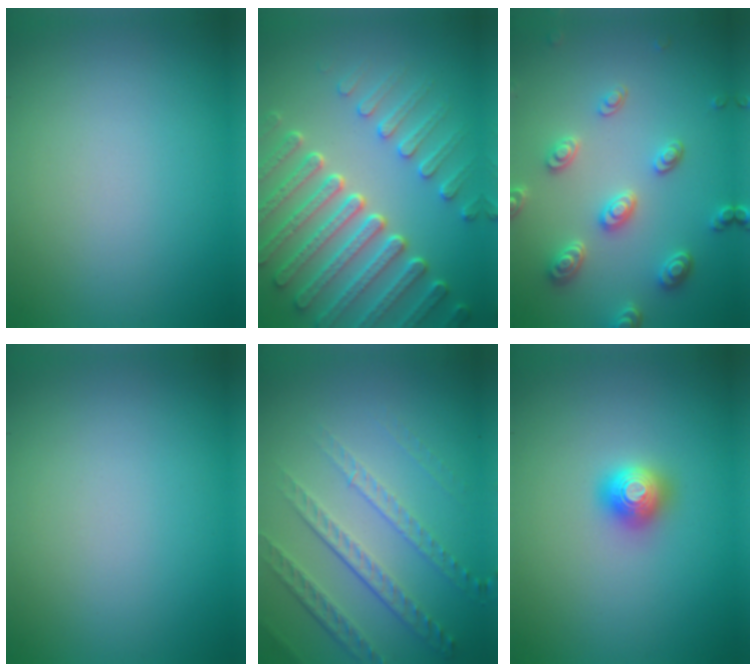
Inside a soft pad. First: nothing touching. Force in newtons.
{"total": 8.1, "press": 6.1, "slide": 5.3}
{"total": 4.5, "press": 3.6, "slide": 2.6}
{"total": 0.0}
{"total": 4.9, "press": 3.3, "slide": 3.7}
{"total": 1.6, "press": 1.6, "slide": 0.2}